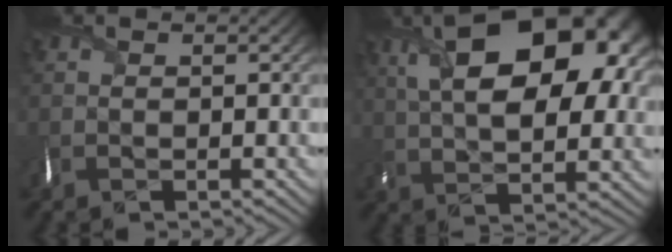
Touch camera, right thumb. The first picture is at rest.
{"total": 17.4, "force": [6.1, 9.0, 13.6], "torque": [-0.215, 0.033, 0.087]}